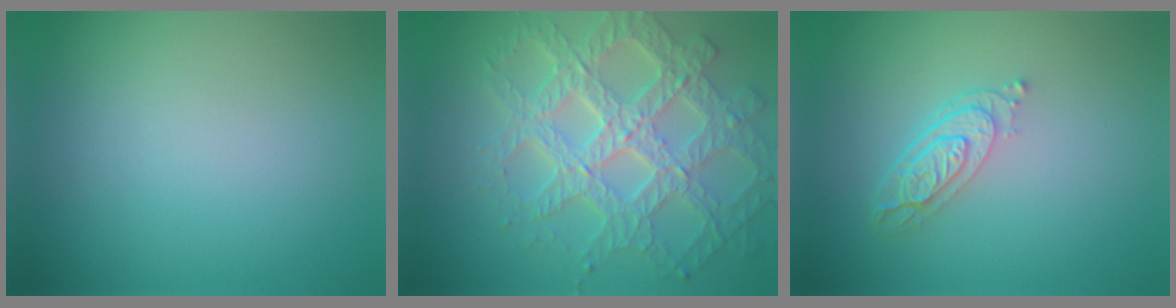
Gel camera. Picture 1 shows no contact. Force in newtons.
{"total": 6.9, "press": 6.0, "slide": 3.4}
{"total": 3.6, "press": 2.7, "slide": 2.4}